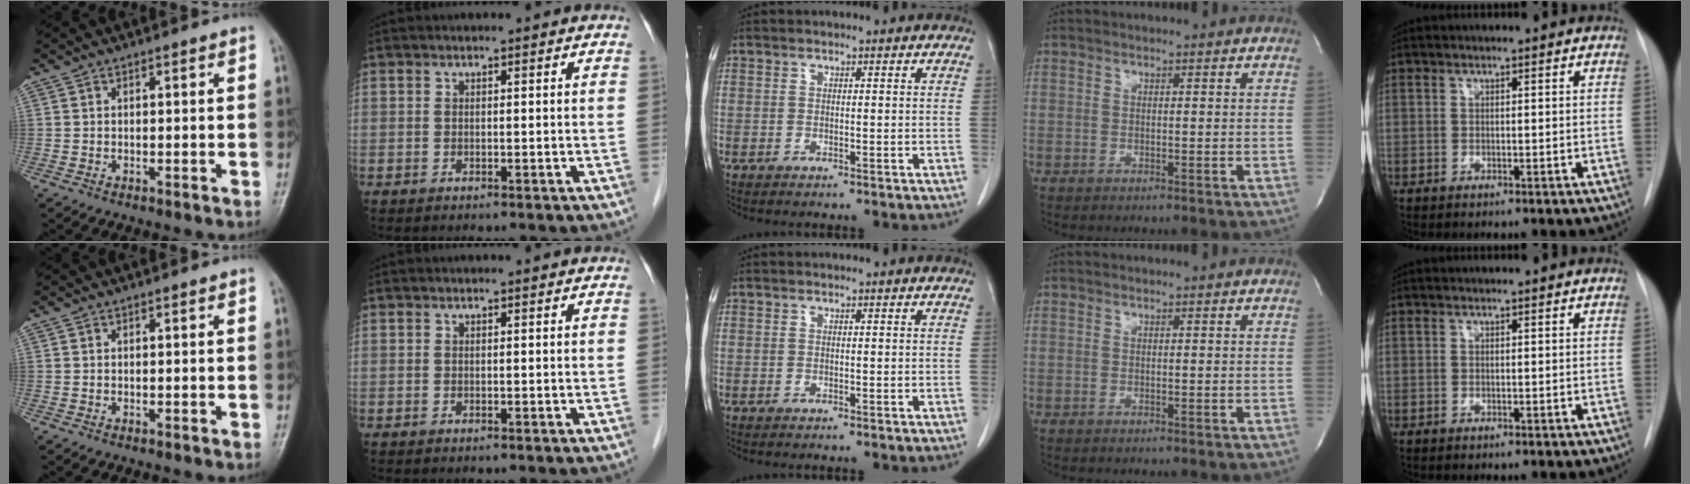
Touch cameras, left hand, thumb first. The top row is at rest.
{}